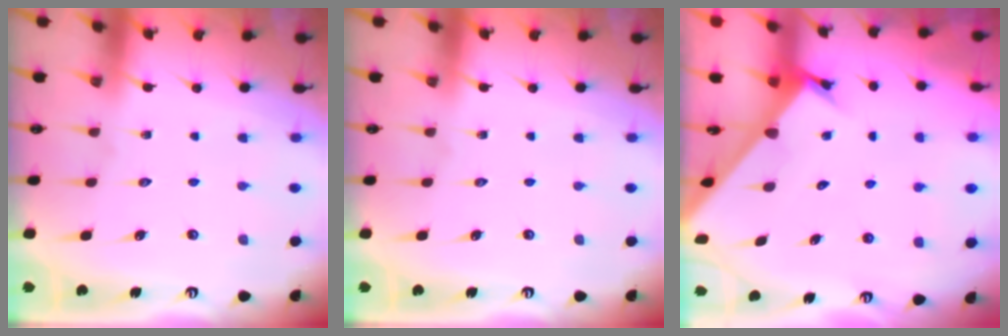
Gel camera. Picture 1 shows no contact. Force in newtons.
{"total": 0.0}
{"total": 2.1, "press": 2.1, "slide": 0.1}